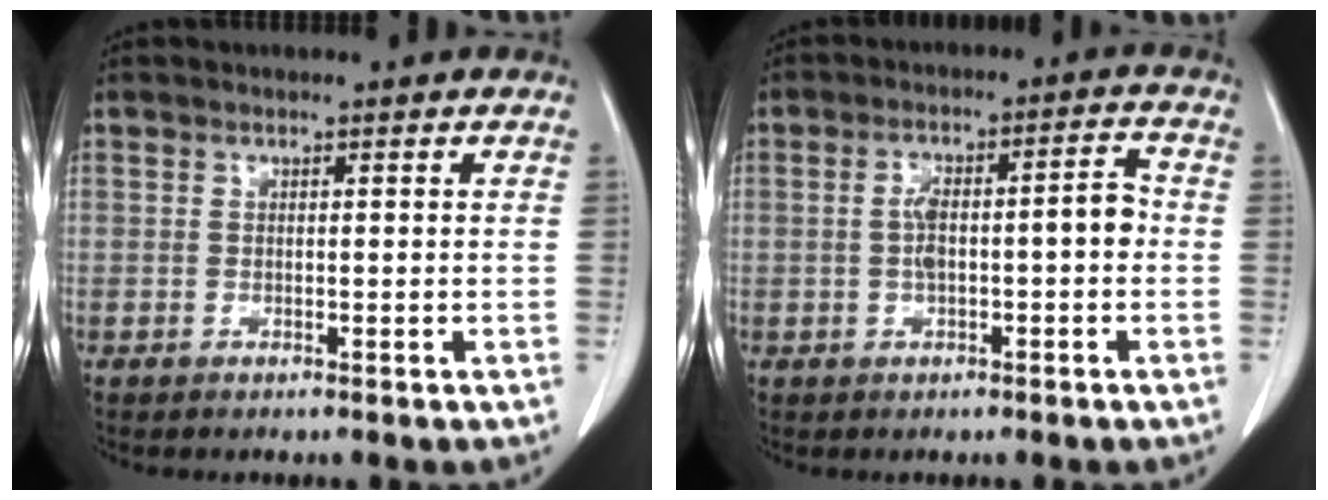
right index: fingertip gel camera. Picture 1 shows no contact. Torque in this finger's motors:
{"motor_torque": [0.82, -0.13, 0.39, 0.11]}